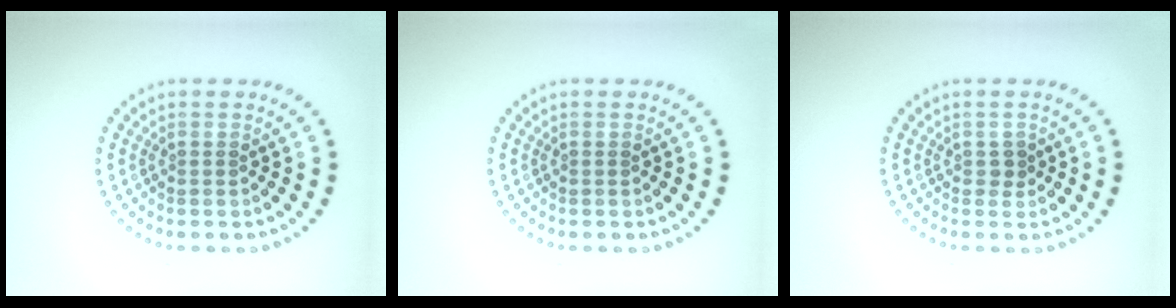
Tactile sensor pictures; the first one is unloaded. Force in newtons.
{"total": 0.0}
{"total": 0.9, "press": 0.8, "slide": 0.4}